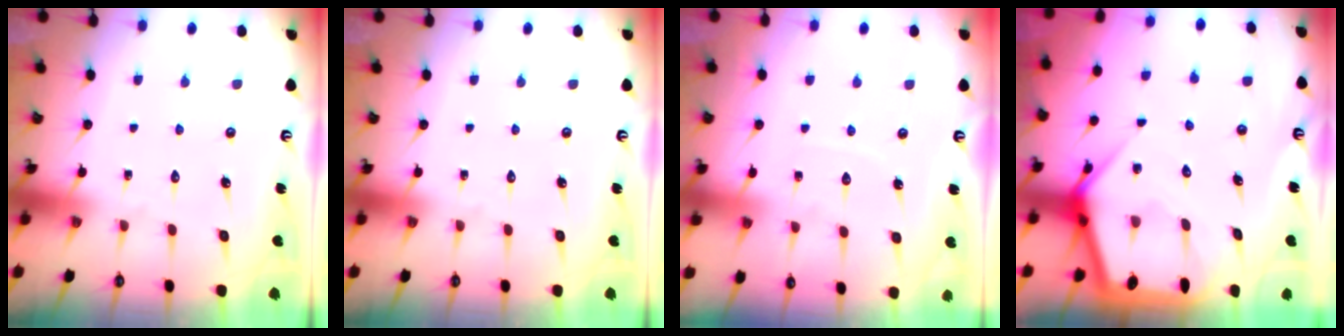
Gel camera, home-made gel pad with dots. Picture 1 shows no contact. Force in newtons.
{"total": 0.0}
{"total": 3.4, "press": 3.4, "slide": 0.5}
{"total": 9.0, "press": 9.0, "slide": 0.8}